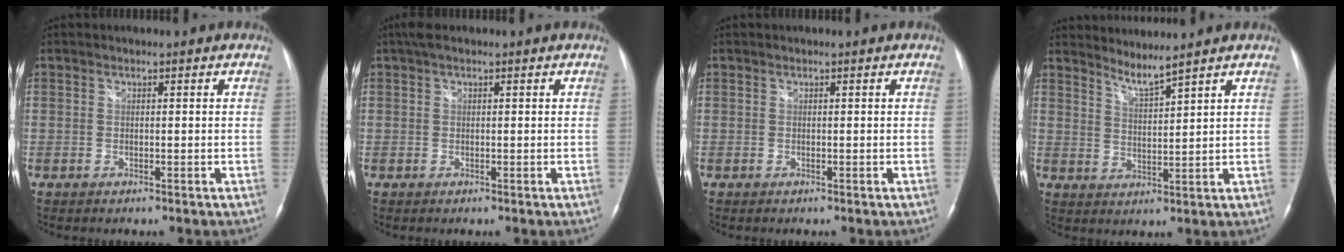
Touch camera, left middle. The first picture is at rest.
{"total": 2.8, "force": [1.7, 0.9, 2.0], "torque": [-0.041, 0.029, 0.028]}
{"total": 0.0}
{"total": 3.5, "force": [3.2, -1.0, 1.0], "torque": [-0.025, -0.014, 0.066]}